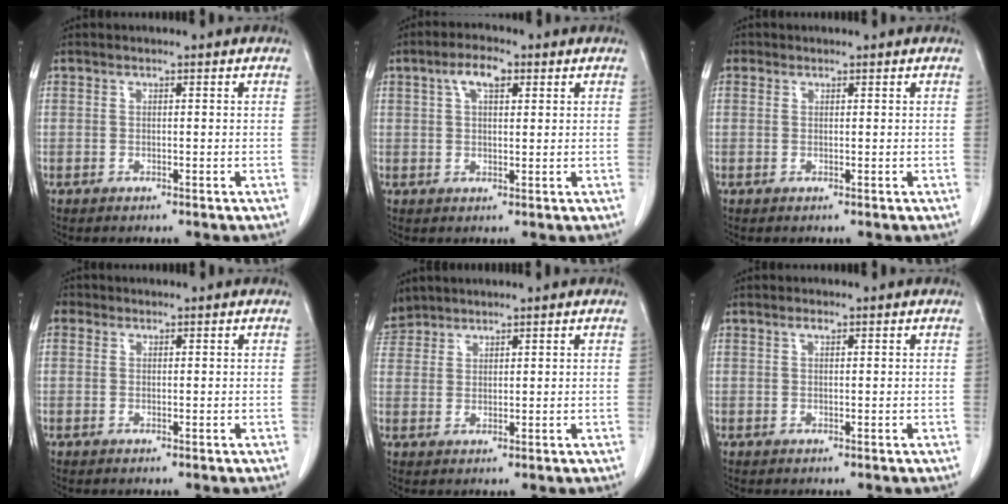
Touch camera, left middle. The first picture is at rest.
{"total": 4.6, "force": [2.1, 1.9, 3.7], "torque": [-0.072, 0.015, 0.038]}
{"total": 1.0, "force": [0.5, 0.9, 0.1], "torque": [0.004, 0.005, 0.006]}
{"total": 1.4, "force": [0.7, 1.2, 0.3], "torque": [0.000, 0.006, 0.008]}
{"total": 4.6, "force": [4.1, 1.9, 0.0], "torque": [-0.001, 0.012, 0.084]}
{"total": 0.8, "force": [0.5, 0.3, 0.5], "torque": [-0.011, 0.001, 0.009]}